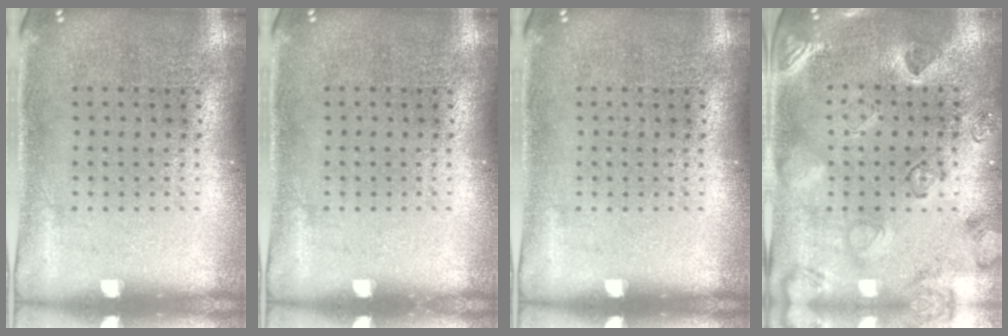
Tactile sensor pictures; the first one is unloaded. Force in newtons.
{"total": 0.0}
{"total": 0.0}
{"total": 2.3, "press": 2.1, "slide": 1.0}